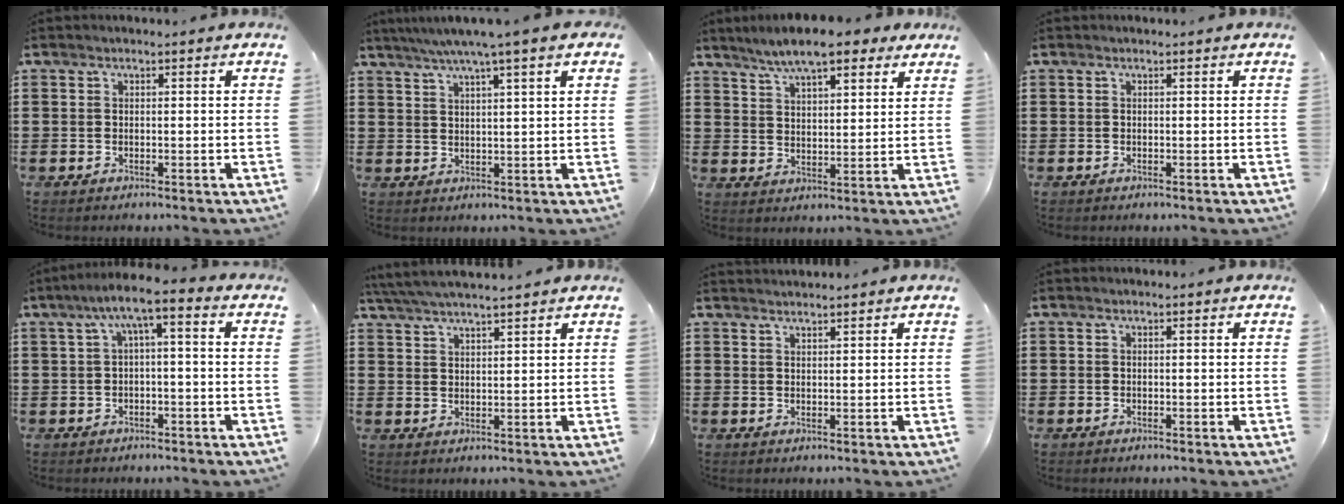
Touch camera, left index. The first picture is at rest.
{"total": 5.1, "force": [3.5, 0.2, 3.7], "torque": [-0.079, -0.004, 0.059]}
{"total": 7.7, "force": [6.6, 1.8, 3.7], "torque": [-0.090, -0.004, 0.121]}
{"total": 0.0}
{"total": 4.1, "force": [-0.4, 0.5, 4.1], "torque": [-0.082, 0.003, -0.016]}
{"total": 3.7, "force": [3.4, -0.4, 1.4], "torque": [-0.037, -0.009, 0.063]}
{"total": 1.4, "force": [1.4, -0.1, 0.0], "torque": [-0.003, 0.000, 0.028]}
{"total": 0.0}